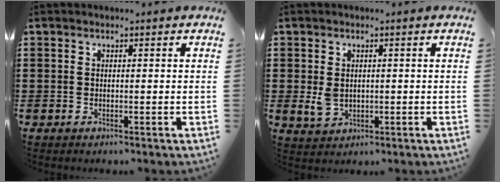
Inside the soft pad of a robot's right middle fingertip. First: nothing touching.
{"total": 3.0, "force": [0.1, 2.1, 2.1], "torque": [-0.050, -0.003, -0.005]}